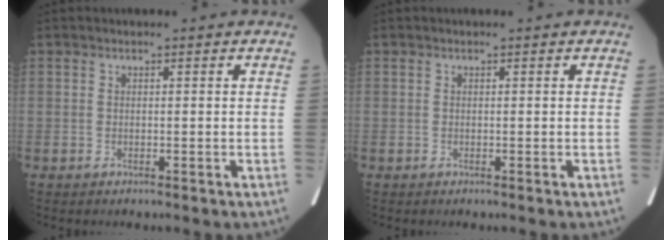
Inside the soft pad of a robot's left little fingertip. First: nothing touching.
{"total": 0.0}